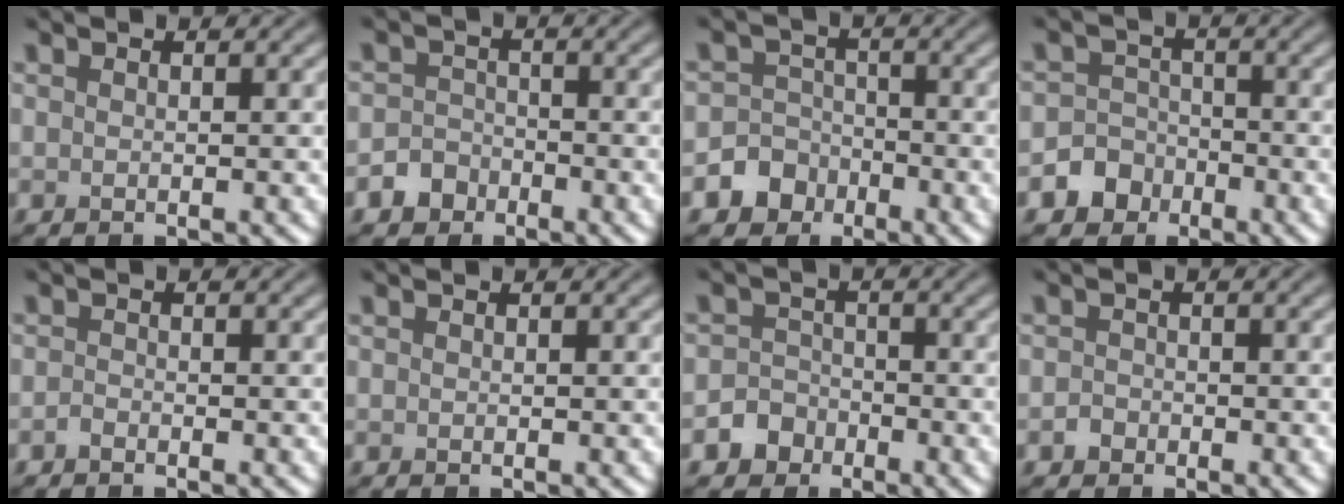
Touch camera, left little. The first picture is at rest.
{"total": 2.2, "force": [-1.4, 1.7, 0.4], "torque": [0.004, 0.006, -0.029]}
{"total": 5.2, "force": [-2.9, 4.3, 0.5], "torque": [0.022, -0.008, -0.072]}
{"total": 4.7, "force": [-2.6, 3.9, 0.5], "torque": [0.024, -0.007, -0.064]}
{"total": 0.6, "force": [-0.5, 0.2, 0.2], "torque": [-0.004, -0.001, -0.012]}
{"total": 0.0}
{"total": 2.8, "force": [-1.7, 2.2, 0.4], "torque": [0.016, 0.004, -0.036]}
{"total": 1.0, "force": [-0.6, 0.8, 0.2], "torque": [0.001, 0.000, -0.012]}